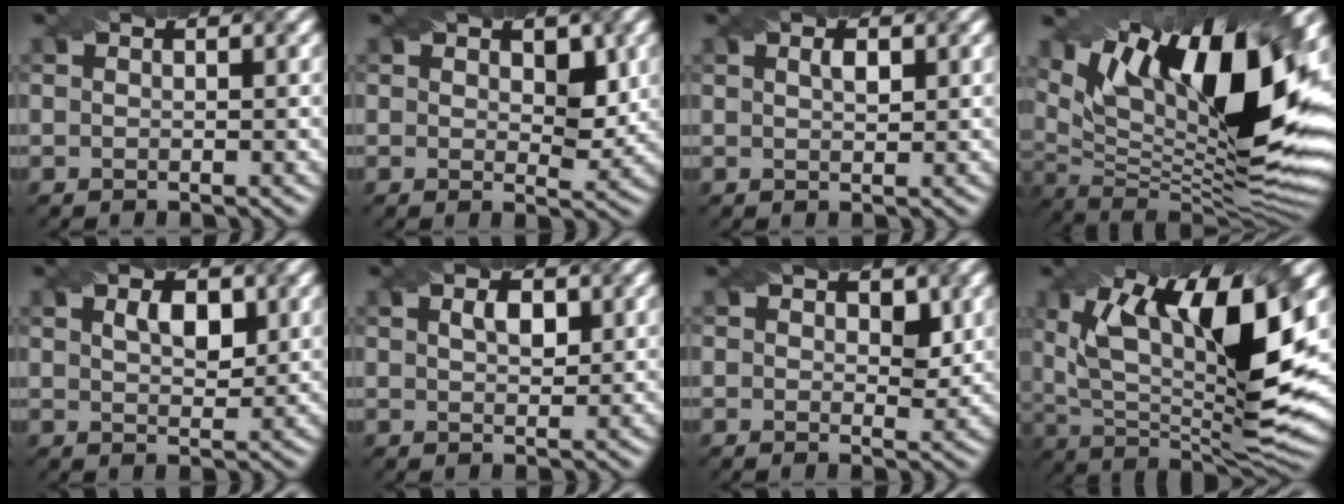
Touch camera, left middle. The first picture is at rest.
{"total": 3.0, "force": [0.9, 1.8, 2.2], "torque": [-0.032, -0.010, 0.019]}
{"total": 1.2, "force": [0.6, 0.5, 0.9], "torque": [-0.020, 0.002, 0.011]}
{"total": 16.7, "force": [6.7, 6.1, 14.0], "torque": [-0.225, 0.011, 0.118]}
{"total": 3.0, "force": [1.2, 1.5, 2.3], "torque": [-0.043, 0.003, 0.025]}
{"total": 2.1, "force": [0.9, 1.0, 1.6], "torque": [-0.031, 0.003, 0.019]}
{"total": 2.2, "force": [0.8, 1.3, 1.6], "torque": [-0.021, -0.009, 0.016]}
{"total": 14.7, "force": [5.0, 5.0, 12.9], "torque": [-0.220, -0.009, 0.089]}